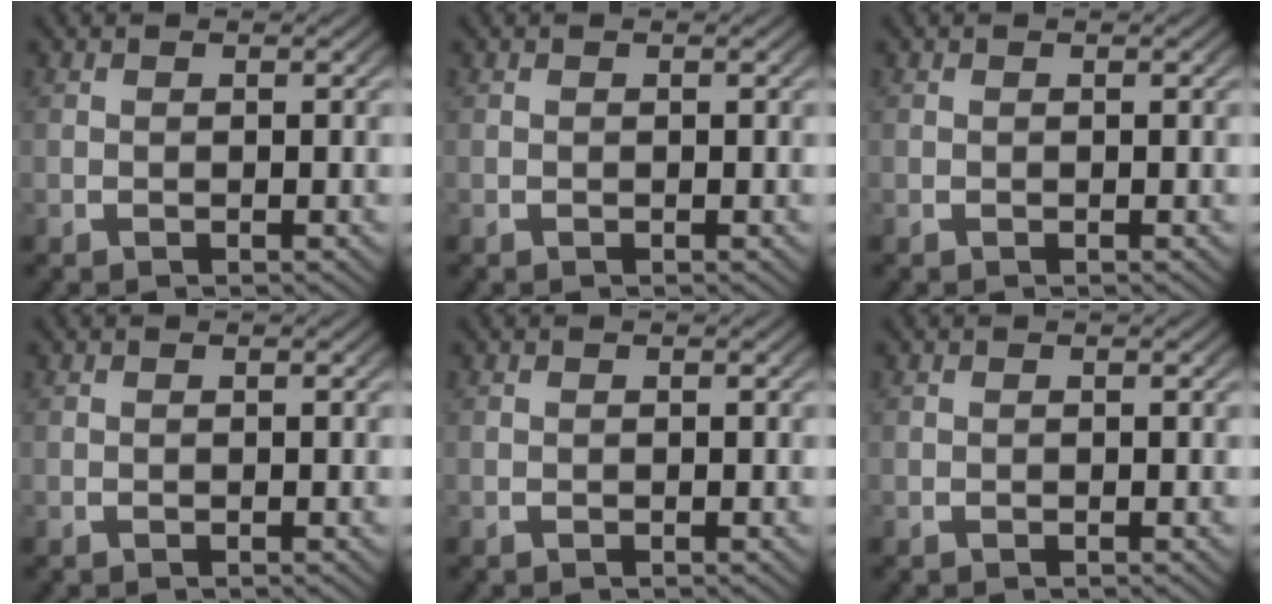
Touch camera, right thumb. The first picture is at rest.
{"total": 0.0}
{"total": 0.0}
{"total": 0.0}
{"total": 0.0}
{"total": 0.0}